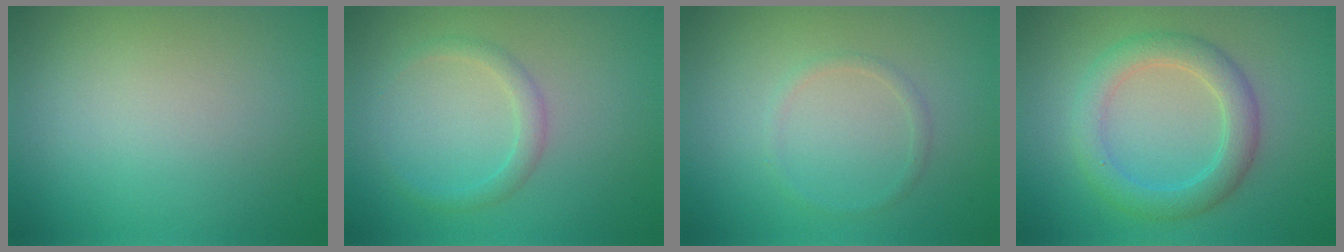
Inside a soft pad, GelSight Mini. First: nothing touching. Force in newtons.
{"total": 1.6, "press": 1.6, "slide": 0.1}
{"total": 0.9, "press": 0.9, "slide": 0.1}
{"total": 3.9, "press": 3.9, "slide": 0.1}